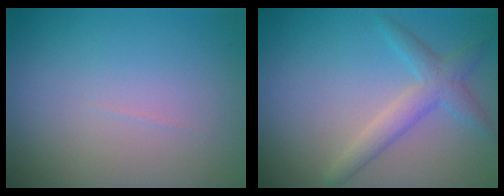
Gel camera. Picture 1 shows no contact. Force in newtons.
{"total": 2.8, "press": 2.8, "slide": 0.0}